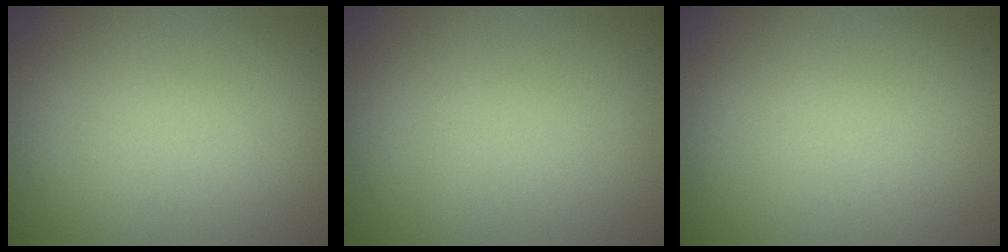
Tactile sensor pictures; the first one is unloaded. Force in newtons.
{"total": 0.0}
{"total": 0.0}